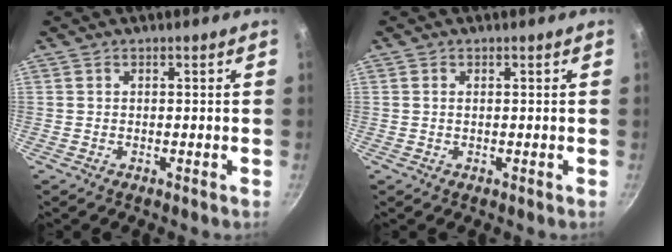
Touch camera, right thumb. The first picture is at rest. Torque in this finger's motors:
{"motor_torque": [-0.56, 0.31, -0.54, 0.27, 0.06]}